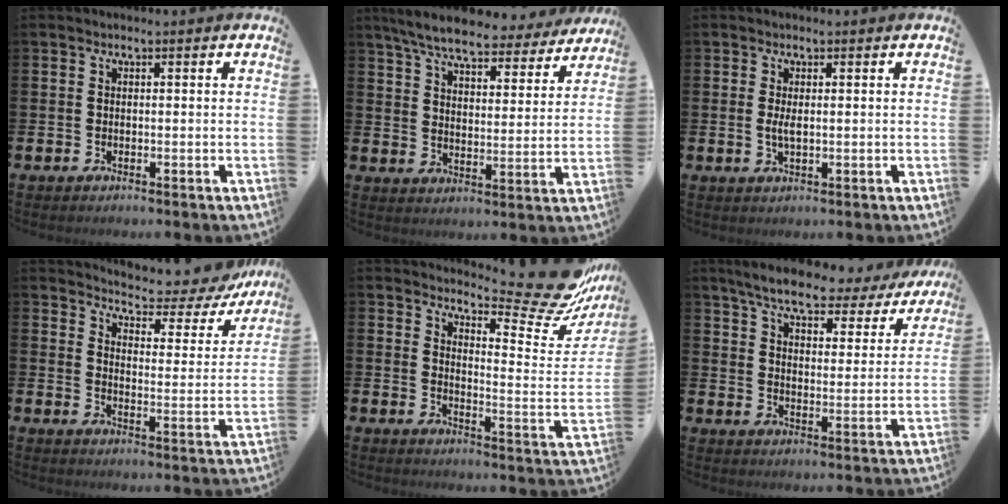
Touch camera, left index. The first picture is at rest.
{"total": 7.4, "force": [6.7, 1.2, 2.8], "torque": [-0.078, -0.035, 0.116]}
{"total": 1.8, "force": [0.2, 0.6, 1.7], "torque": [-0.030, 0.001, 0.001]}
{"total": 5.1, "force": [4.8, 1.1, 1.2], "torque": [-0.042, -0.045, 0.077]}
{"total": 10.7, "force": [9.8, 1.9, 3.9], "torque": [-0.049, -0.088, 0.168]}
{"total": 6.8, "force": [6.0, 1.2, 2.8], "torque": [-0.084, -0.033, 0.100]}